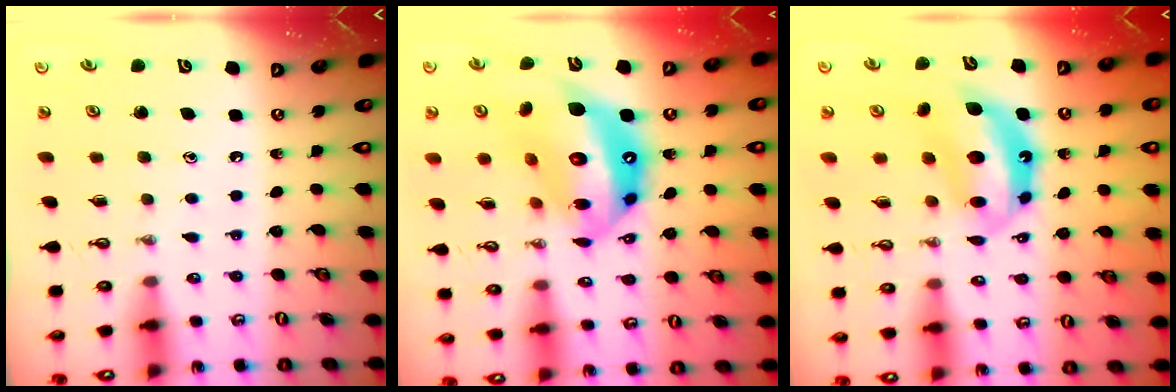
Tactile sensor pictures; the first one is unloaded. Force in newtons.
{"total": 20.5, "press": 20.4, "slide": 2.1}
{"total": 11.5, "press": 11.4, "slide": 1.4}